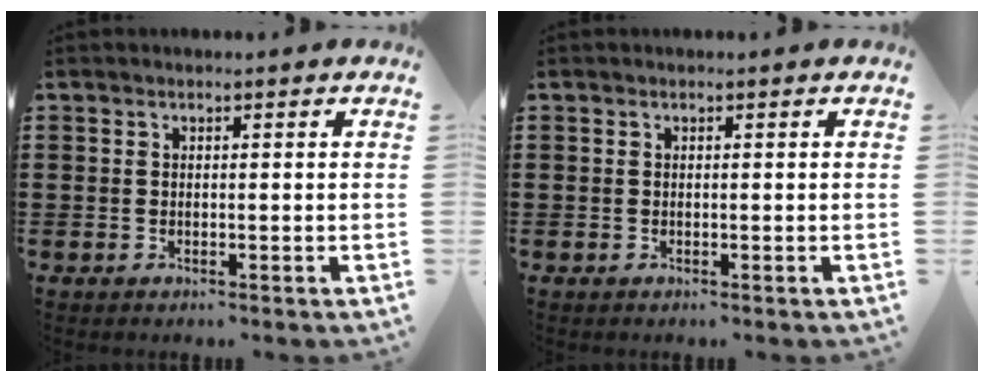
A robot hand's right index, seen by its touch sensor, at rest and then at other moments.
{"total": 0.0}